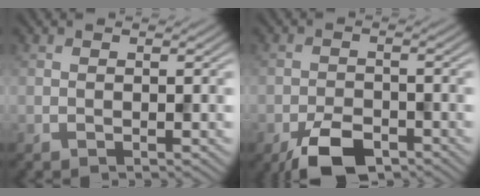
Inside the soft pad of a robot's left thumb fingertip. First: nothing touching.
{"total": 5.6, "force": [-3.7, 2.6, 3.3], "torque": [-0.054, -0.003, -0.070]}